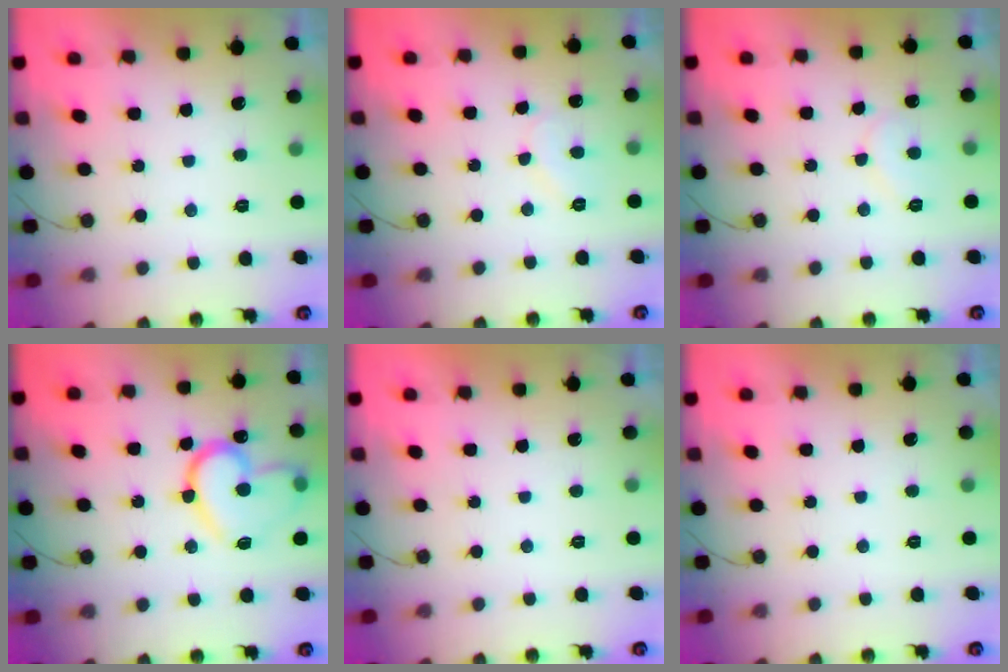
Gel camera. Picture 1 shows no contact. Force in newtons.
{"total": 6.9, "press": 6.9, "slide": 0.7}
{"total": 7.4, "press": 7.4, "slide": 0.6}
{"total": 16.8, "press": 16.8, "slide": 1.3}
{"total": 1.8, "press": 1.8, "slide": 0.1}
{"total": 0.0}